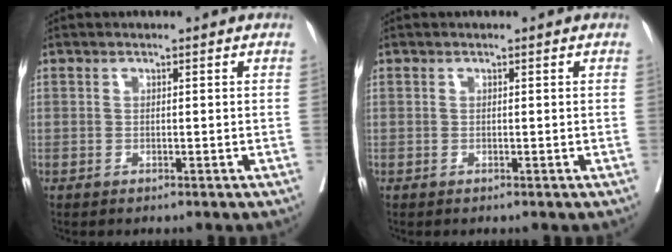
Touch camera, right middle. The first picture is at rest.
{"total": 0.0}